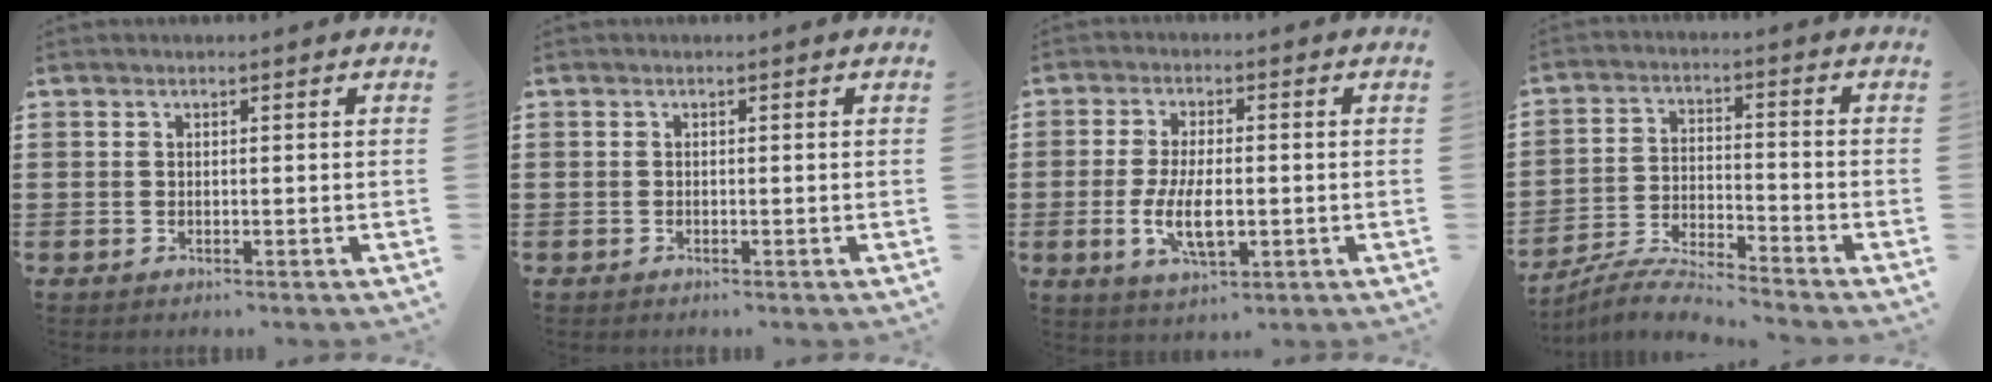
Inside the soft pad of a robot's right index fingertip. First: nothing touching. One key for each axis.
{"total": 0.0}
{"total": 7.0, "fx": -1.4, "fy": 3.1, "fz": 6.2, "tx": -0.126, "ty": -0.009, "tz": -0.030}
{"total": 5.9, "fx": -5.8, "fy": -0.1, "fz": 1.3, "tx": -0.043, "ty": -0.004, "tz": -0.117}